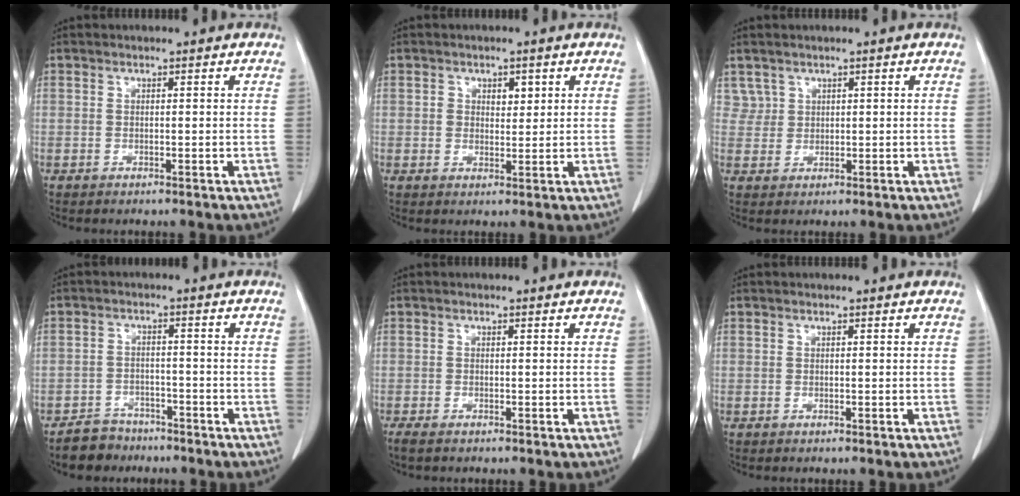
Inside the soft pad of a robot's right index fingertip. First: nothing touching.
{"total": 2.7, "force": [0.9, 1.9, 1.7], "torque": [-0.021, 0.002, 0.012]}
{"total": 2.1, "force": [1.2, 1.7, -0.2], "torque": [0.017, 0.006, 0.016]}
{"total": 4.8, "force": [-3.9, 2.8, 0.0], "torque": [-0.001, 0.005, -0.068]}
{"total": 1.7, "force": [-1.4, 0.5, 0.9], "torque": [-0.016, -0.003, -0.023]}
{"total": 0.0}